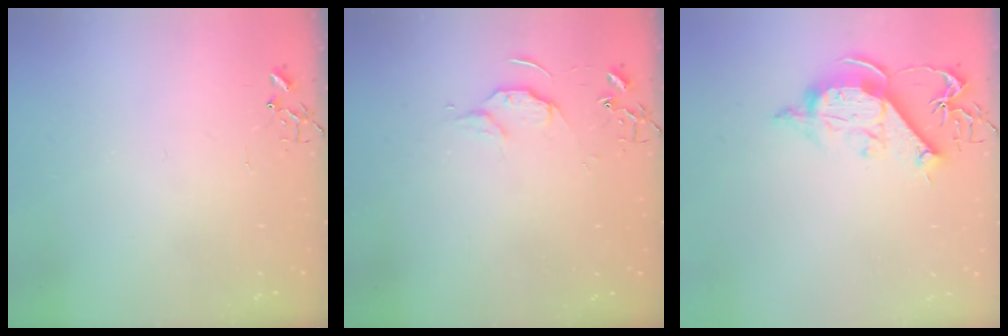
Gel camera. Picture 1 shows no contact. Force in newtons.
{"total": 6.3, "press": 6.3, "slide": 0.7}
{"total": 11.0, "press": 10.9, "slide": 1.2}